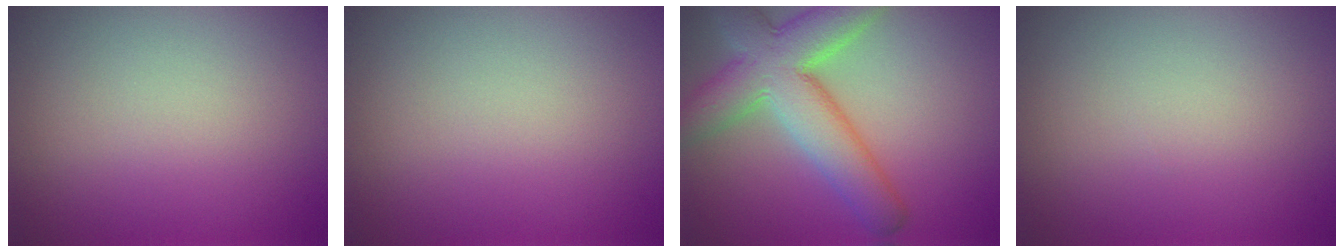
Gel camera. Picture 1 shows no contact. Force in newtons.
{"total": 0.0}
{"total": 8.5, "press": 8.5, "slide": 0.5}
{"total": 0.0}